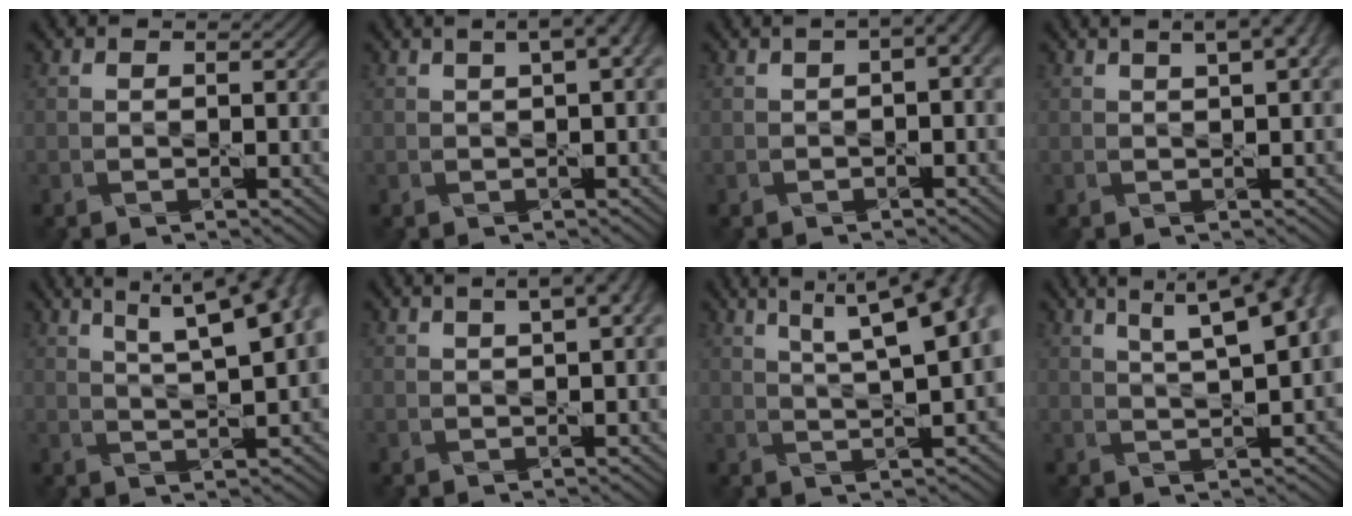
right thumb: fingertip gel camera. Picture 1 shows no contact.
{"total": 4.6, "force": [1.9, 1.5, 3.9], "torque": [-0.044, 0.018, 0.020]}
{"total": 4.5, "force": [0.9, 1.6, 4.1], "torque": [-0.049, 0.009, 0.013]}
{"total": 6.1, "force": [2.9, 2.2, 4.8], "torque": [-0.051, 0.023, 0.024]}
{"total": 12.9, "force": [5.9, 4.3, 10.6], "torque": [-0.134, 0.048, 0.076]}
{"total": 5.3, "force": [2.4, 1.8, 4.3], "torque": [-0.047, 0.020, 0.019]}
{"total": 14.2, "force": [5.6, 4.8, 12.1], "torque": [-0.144, 0.060, 0.072]}
{"total": 11.8, "force": [5.0, 3.8, 10.0], "torque": [-0.125, 0.045, 0.059]}